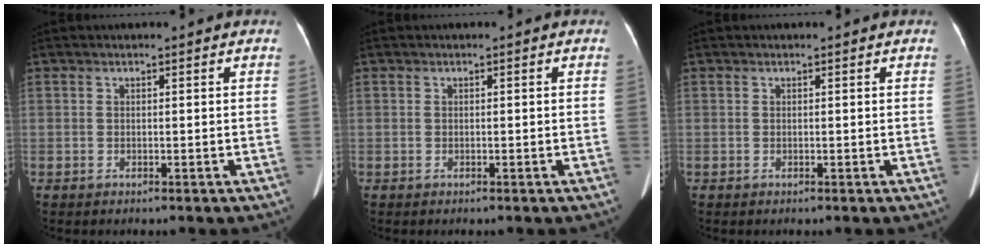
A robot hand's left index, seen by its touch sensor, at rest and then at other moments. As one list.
[{"total": 0.0}, {"total": 0.0}]